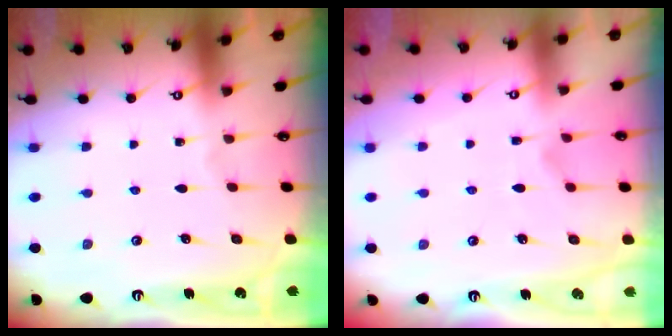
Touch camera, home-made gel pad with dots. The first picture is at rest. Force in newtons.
{"total": 1.4, "press": 0.7, "slide": 1.2}